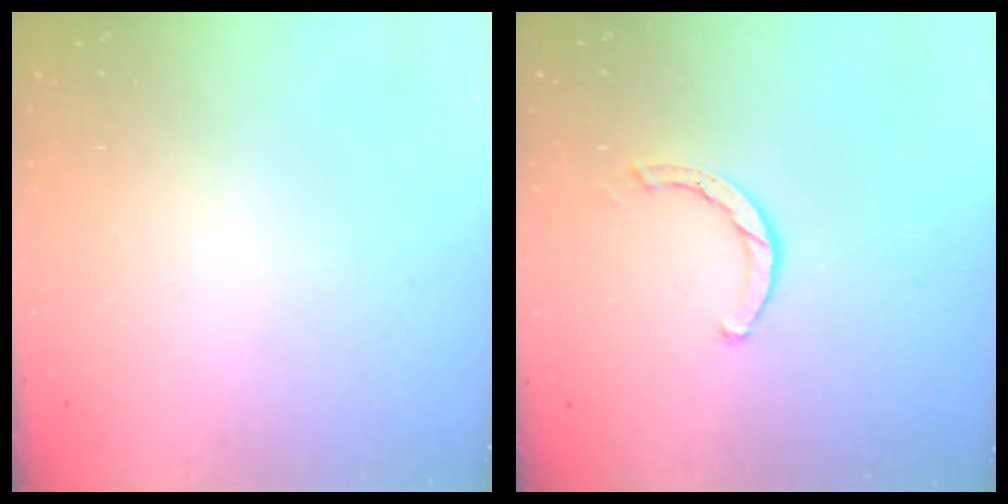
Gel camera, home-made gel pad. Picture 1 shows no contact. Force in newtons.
{"total": 1.6, "press": 1.6, "slide": 0.2}